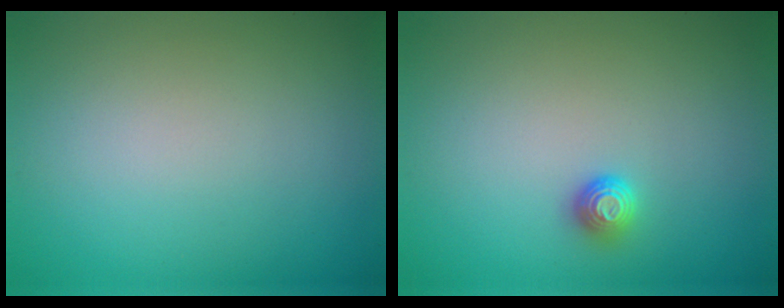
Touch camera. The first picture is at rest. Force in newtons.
{"total": 1.2, "press": 1.1, "slide": 0.4}